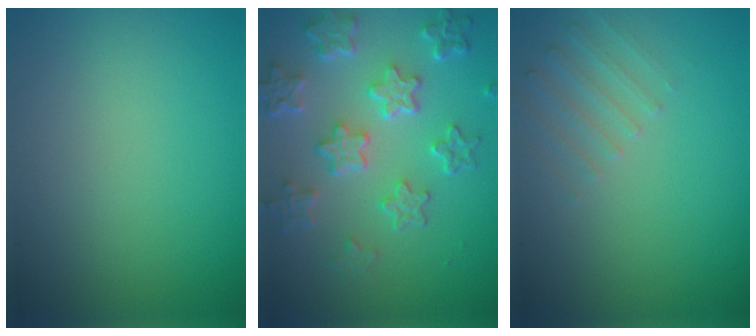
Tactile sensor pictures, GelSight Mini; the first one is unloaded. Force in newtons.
{"total": 6.2, "press": 4.8, "slide": 4.0}
{"total": 1.9, "press": 1.8, "slide": 0.6}